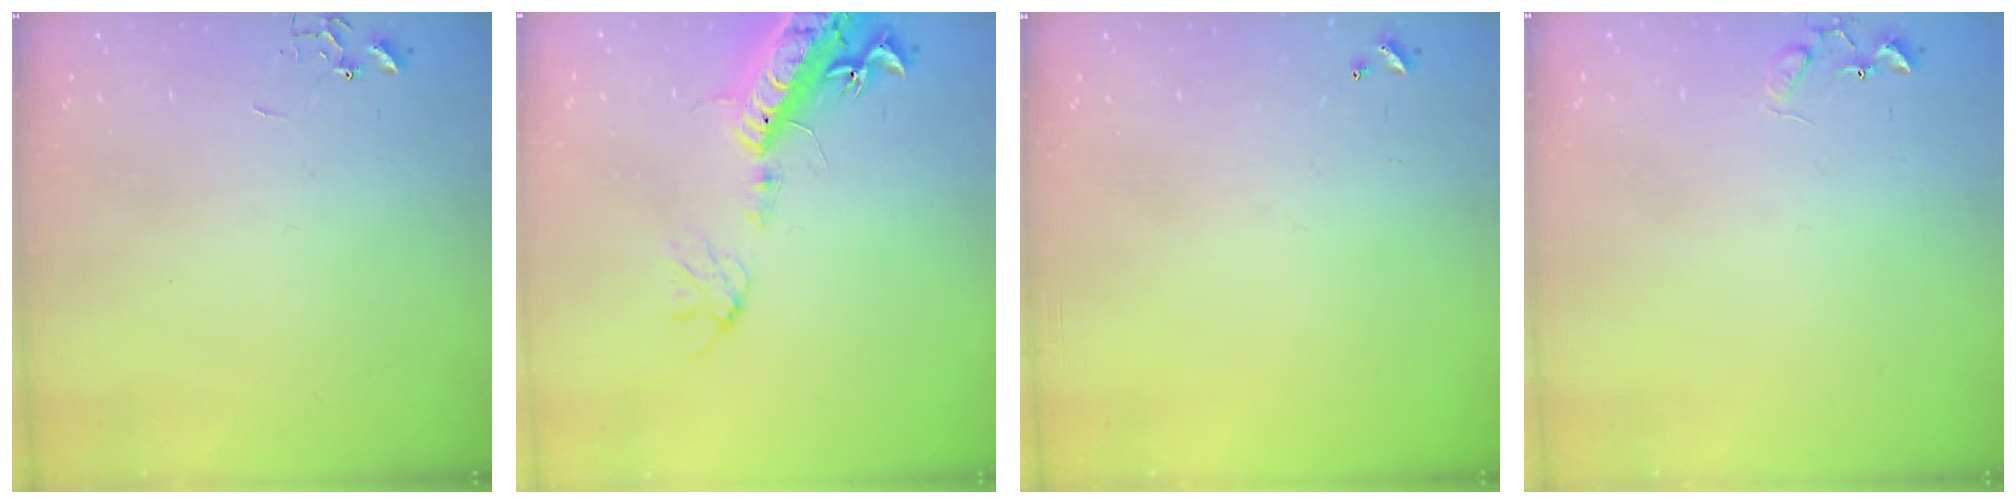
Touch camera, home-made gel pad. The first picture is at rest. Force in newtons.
{"total": 17.9, "press": 17.4, "slide": 3.9}
{"total": 0.0}
{"total": 6.2, "press": 6.2, "slide": 0.4}